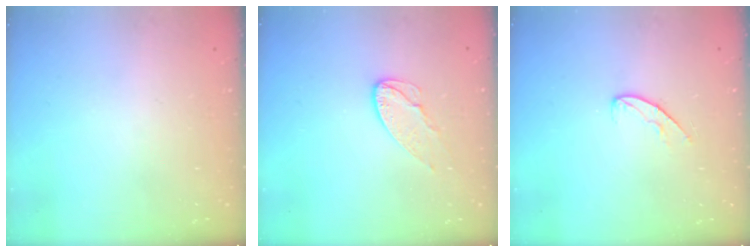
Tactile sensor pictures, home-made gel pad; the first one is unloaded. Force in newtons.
{"total": 7.6, "press": 7.6, "slide": 0.2}
{"total": 5.7, "press": 5.7, "slide": 0.5}